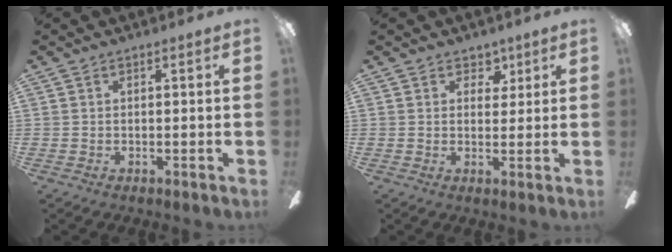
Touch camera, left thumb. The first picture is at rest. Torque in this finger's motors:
{"motor_torque": [0.09, -0.15, -0.42, 0.20, -0.03]}